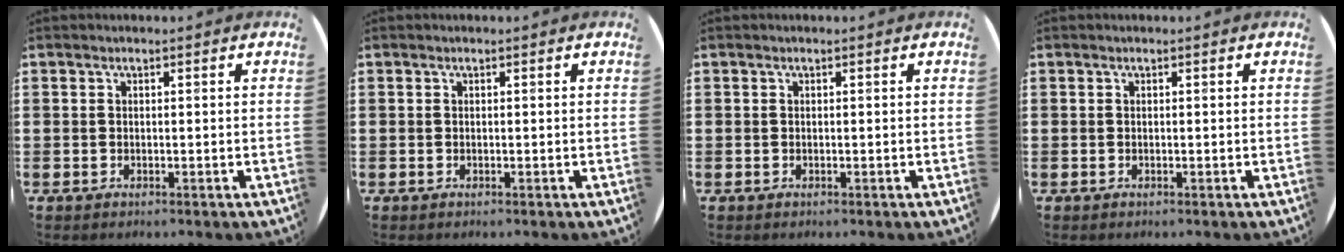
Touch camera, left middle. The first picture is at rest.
{"total": 0.0}
{"total": 0.0}
{"total": 0.0}